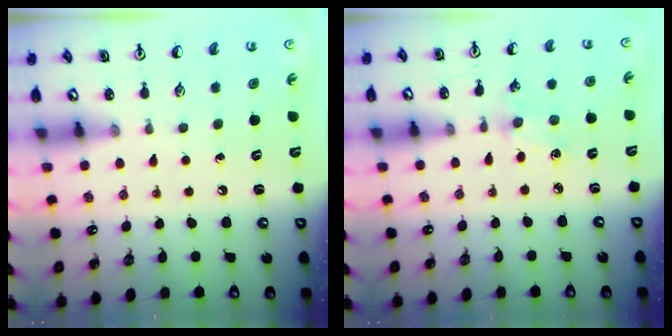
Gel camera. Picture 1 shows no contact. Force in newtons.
{"total": 3.3, "press": 3.3, "slide": 0.3}